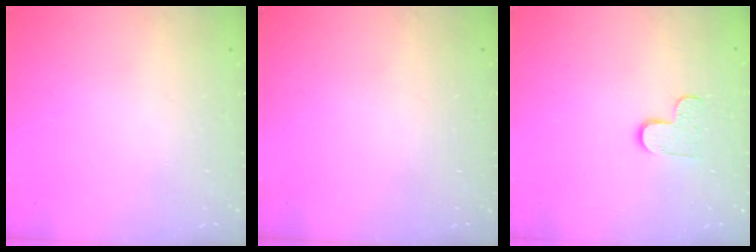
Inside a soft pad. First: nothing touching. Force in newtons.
{"total": 0.0}
{"total": 5.7, "press": 5.7, "slide": 0.4}